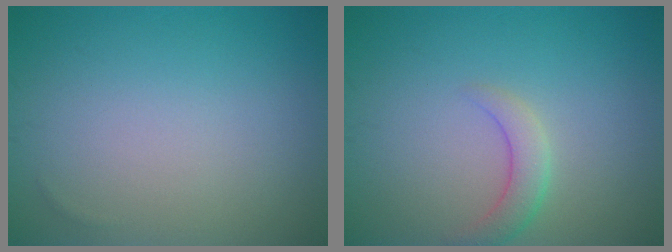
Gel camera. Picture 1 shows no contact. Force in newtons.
{"total": 2.3, "press": 2.2, "slide": 0.1}